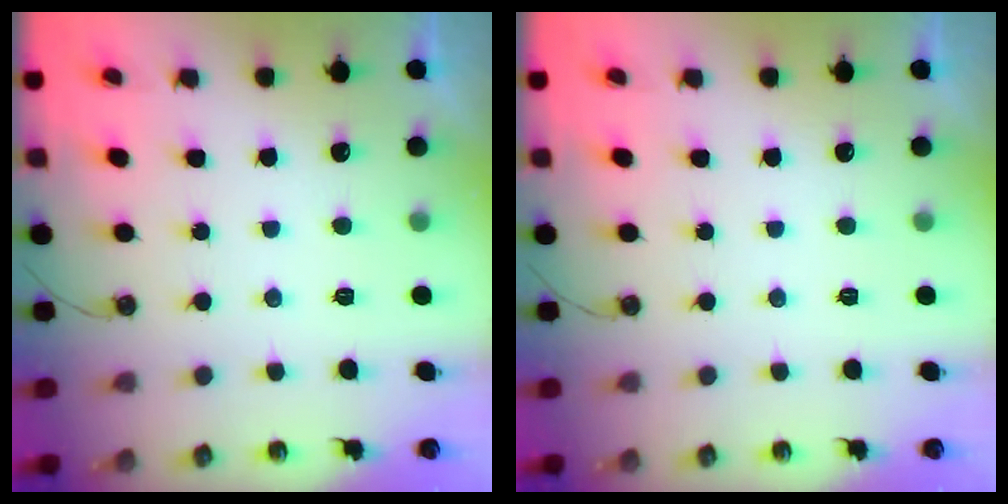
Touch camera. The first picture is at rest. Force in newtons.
{"total": 0.0}